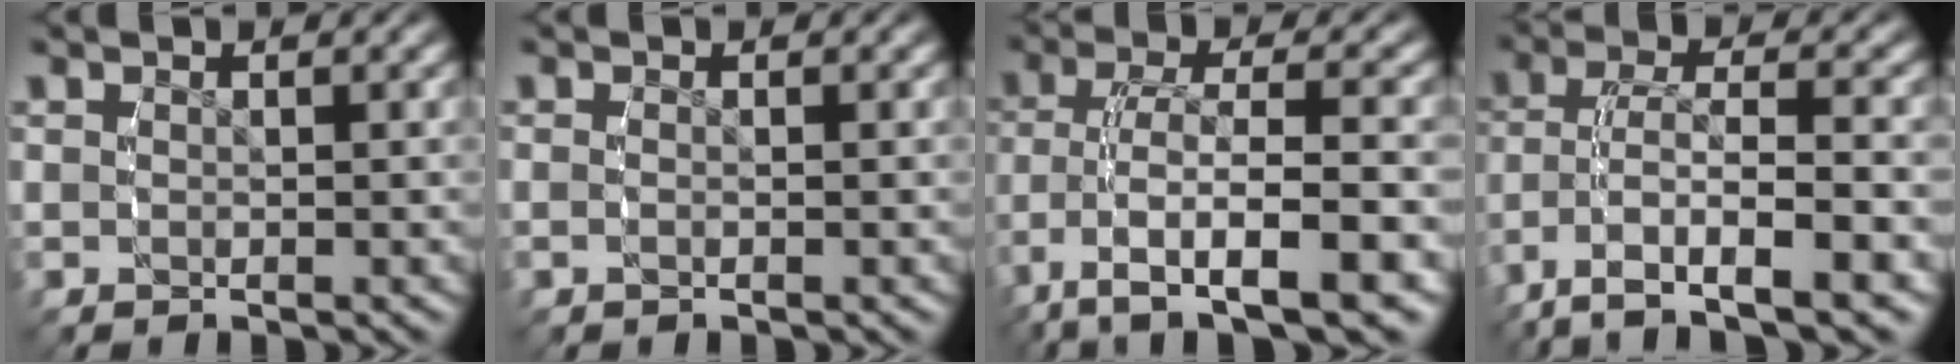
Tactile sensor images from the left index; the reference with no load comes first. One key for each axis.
{"total": 0.6, "fx": -0.4, "fy": 0.1, "fz": 0.4, "tx": -0.012, "ty": -0.002, "tz": -0.008}
{"total": 8.3, "fx": -4.2, "fy": 3.6, "fz": 6.1, "tx": -0.136, "ty": -0.042, "tz": -0.035}
{"total": 6.6, "fx": -3.4, "fy": 3.1, "fz": 4.8, "tx": -0.113, "ty": -0.038, "tz": -0.028}